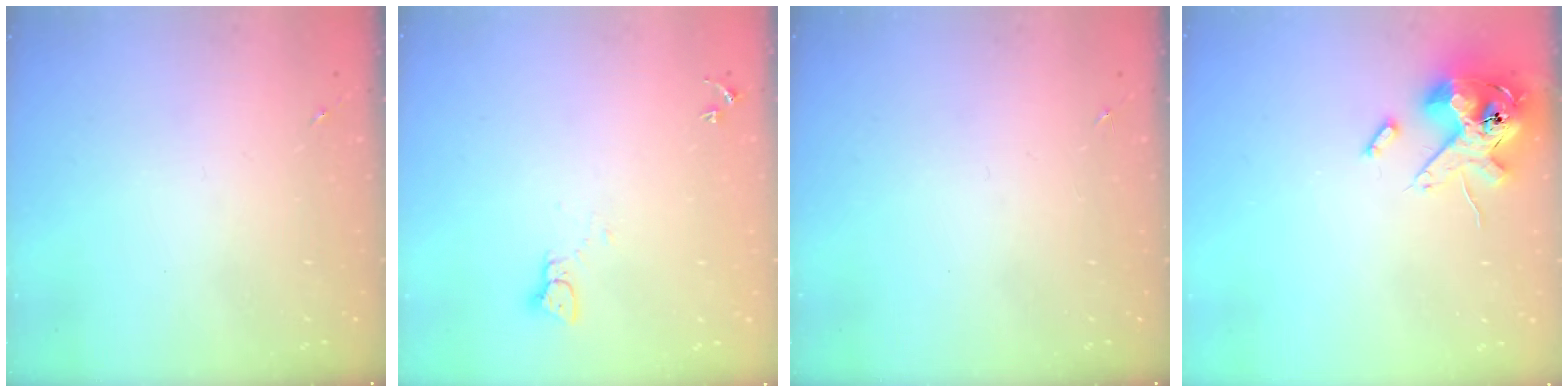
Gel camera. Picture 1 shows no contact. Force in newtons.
{"total": 2.1, "press": 2.1, "slide": 0.2}
{"total": 0.0}
{"total": 14.8, "press": 14.5, "slide": 2.9}